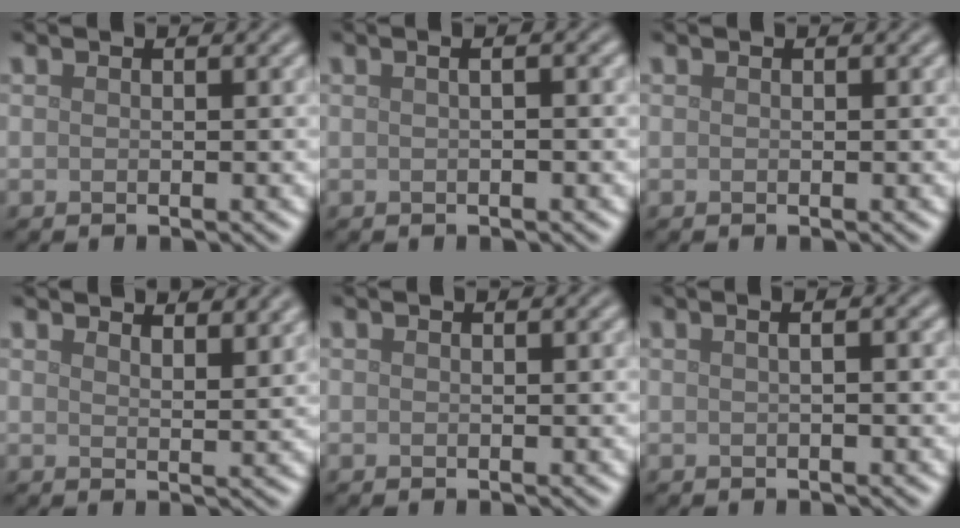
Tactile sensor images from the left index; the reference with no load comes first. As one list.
[{"total": 1.9, "force": [0.5, 0.9, 1.7], "torque": [-0.009, 0.000, -0.010]}, {"total": 0.0}, {"total": 4.2, "force": [3.5, 1.2, 1.9], "torque": [-0.018, 0.014, 0.041]}, {"total": 0.0}, {"total": 2.6, "force": [0.8, 1.2, 2.2], "torque": [-0.011, 0.012, -0.013]}]